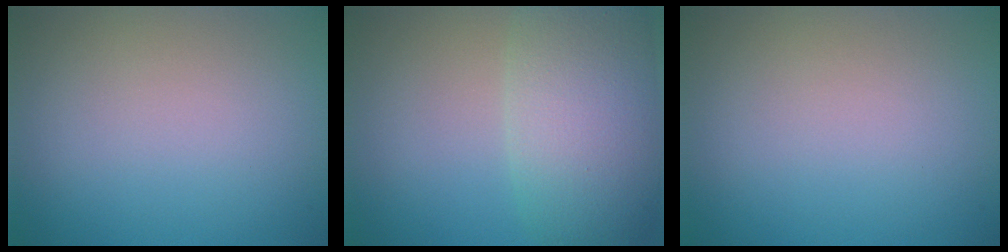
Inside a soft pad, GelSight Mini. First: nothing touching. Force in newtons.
{"total": 8.3, "press": 8.3, "slide": 0.4}
{"total": 0.0}